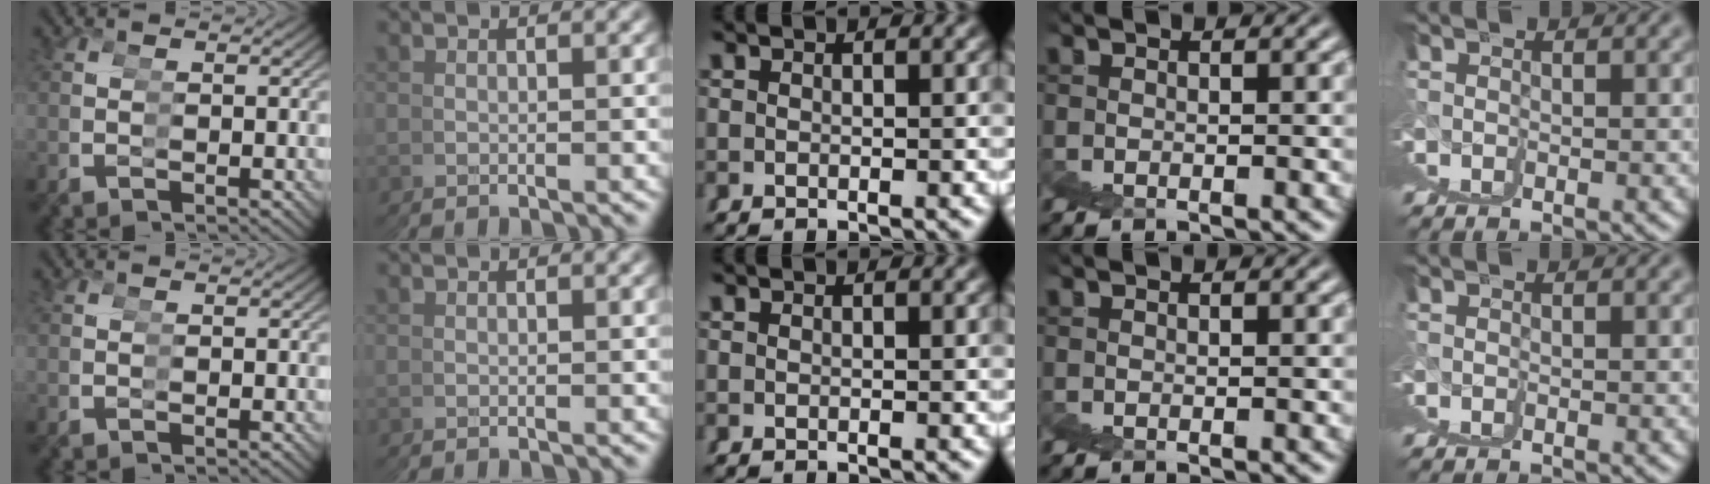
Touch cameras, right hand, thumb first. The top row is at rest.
{}